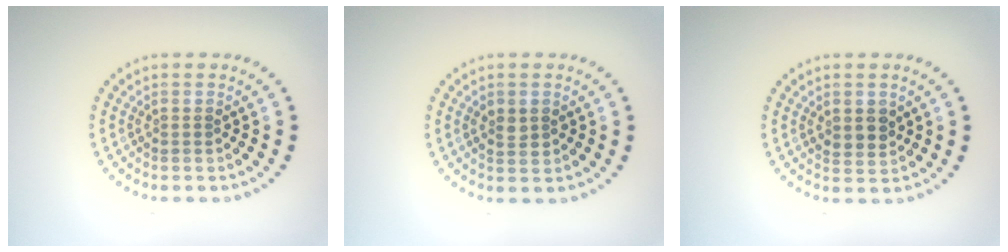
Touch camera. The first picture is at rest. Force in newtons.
{"total": 1.6, "press": 1.6, "slide": 0.1}
{"total": 1.9, "press": 1.8, "slide": 0.6}